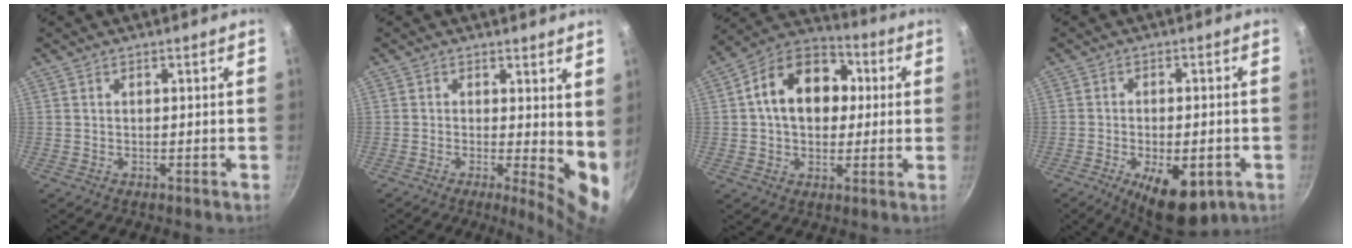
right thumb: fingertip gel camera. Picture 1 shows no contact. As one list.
[{"total": 7.4, "force": [0.3, 2.7, 6.9], "torque": [-0.079, -0.021, 0.004]}, {"total": 16.3, "force": [2.4, 11.9, 10.9], "torque": [-0.143, 0.028, 0.019]}, {"total": 11.6, "force": [-4.7, 5.4, 9.1], "torque": [-0.116, 0.014, -0.059]}]